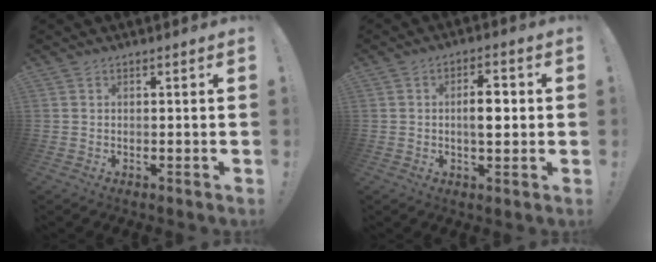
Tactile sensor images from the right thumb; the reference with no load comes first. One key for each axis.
{"total": 6.1, "fx": 0.0, "fy": 2.7, "fz": 5.5, "tx": -0.080, "ty": 0.005, "tz": -0.005}